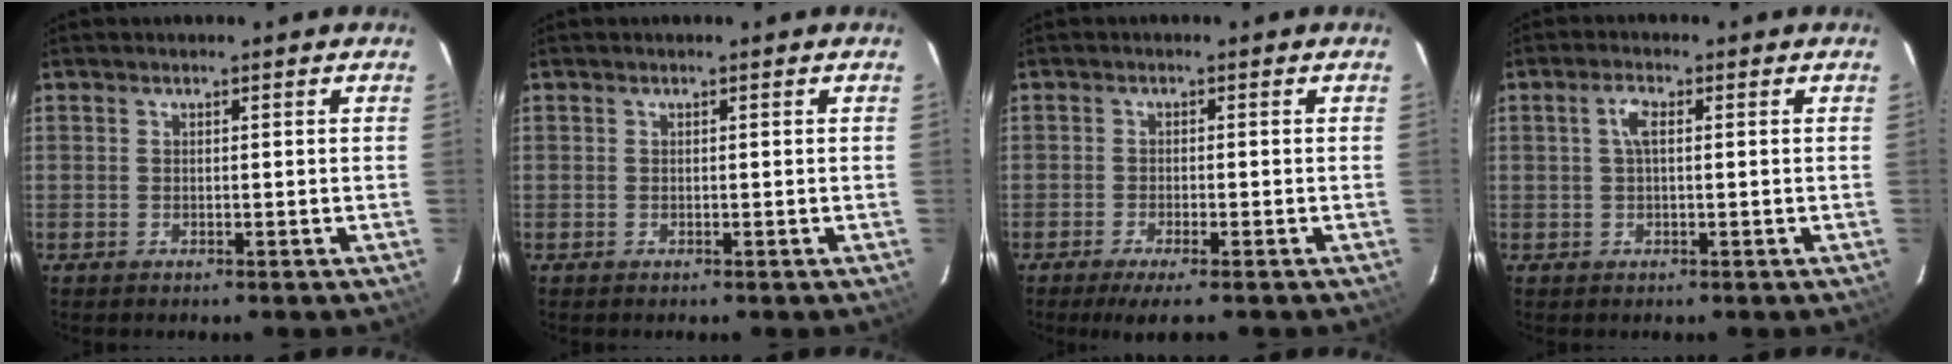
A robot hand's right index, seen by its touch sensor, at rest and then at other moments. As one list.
[{"total": 0.0}, {"total": 4.5, "force": [-3.4, 0.3, 3.0], "torque": [-0.067, -0.015, -0.058]}, {"total": 2.7, "force": [0.4, 1.0, 2.4], "torque": [-0.052, 0.008, 0.008]}]